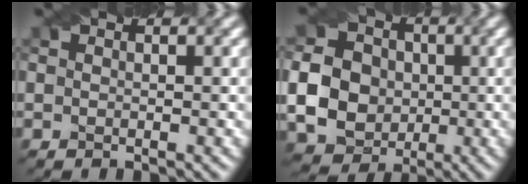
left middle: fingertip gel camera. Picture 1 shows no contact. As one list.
[{"total": 12.0, "force": [-0.8, 11.1, 4.5], "torque": [-0.125, -0.002, -0.028]}]